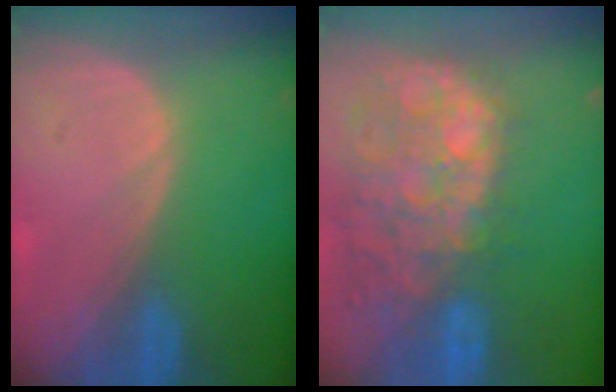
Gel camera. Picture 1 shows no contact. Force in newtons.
{"total": 14.1, "press": 11.6, "slide": 8.1}